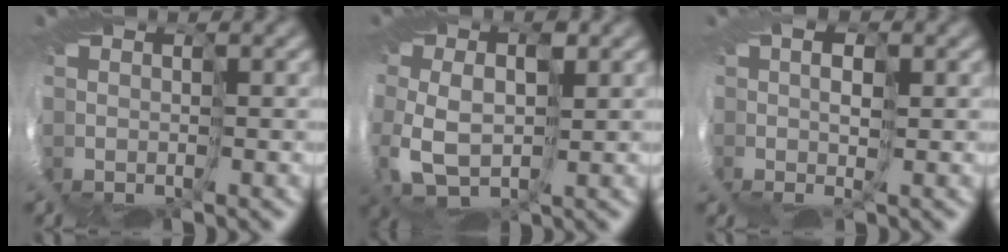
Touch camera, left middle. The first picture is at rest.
{"total": 3.4, "force": [-0.1, 1.9, 2.9], "torque": [-0.083, -0.007, -0.007]}
{"total": 1.5, "force": [0.4, -1.5, 0.2], "torque": [0.009, 0.008, -0.010]}